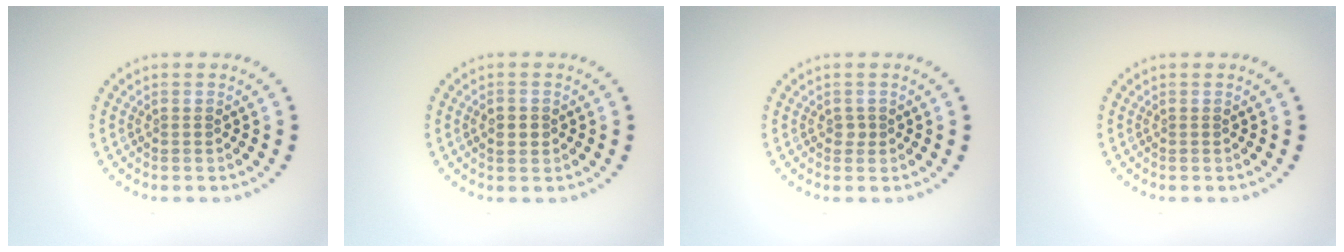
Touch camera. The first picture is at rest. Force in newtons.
{"total": 1.9, "press": 1.9, "slide": 0.1}
{"total": 0.7, "press": 0.6, "slide": 0.4}
{"total": 0.0}